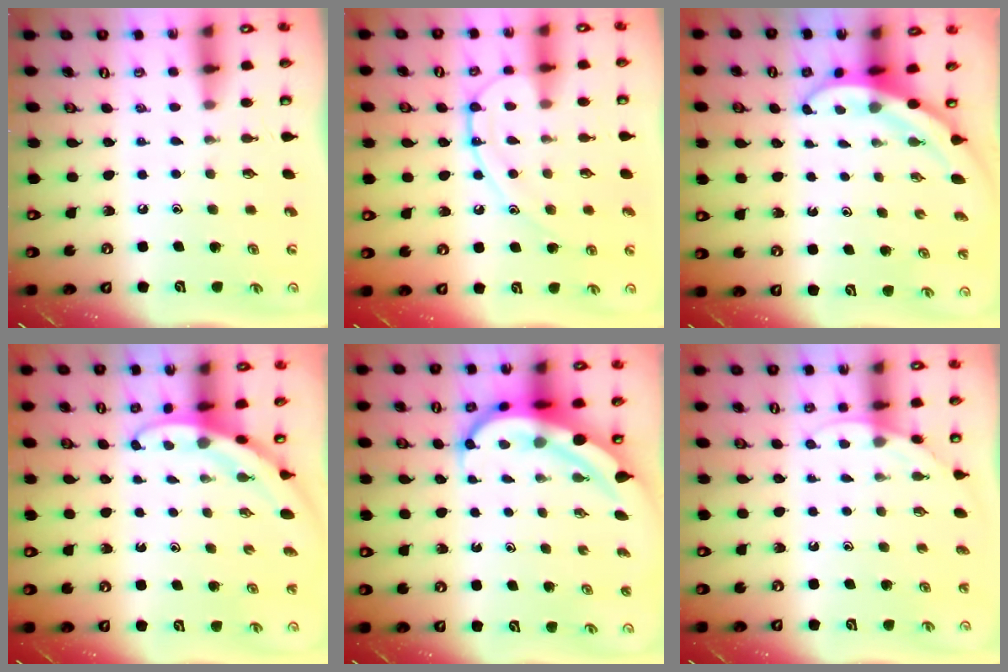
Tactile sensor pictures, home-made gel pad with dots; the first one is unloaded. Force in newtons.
{"total": 10.7, "press": 10.7, "slide": 0.4}
{"total": 3.7, "press": 3.7, "slide": 0.1}
{"total": 2.7, "press": 2.7, "slide": 0.0}
{"total": 9.2, "press": 9.1, "slide": 0.9}
{"total": 4.8, "press": 4.7, "slide": 0.5}